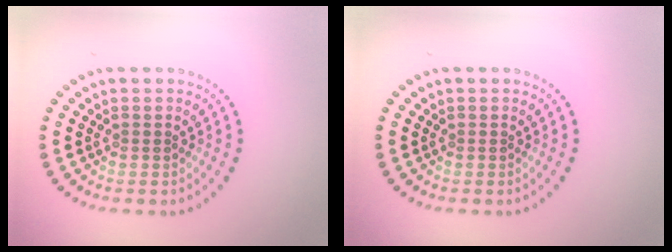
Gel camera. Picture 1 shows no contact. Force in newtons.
{"total": 0.0}